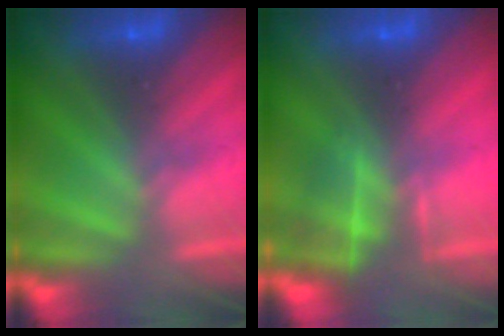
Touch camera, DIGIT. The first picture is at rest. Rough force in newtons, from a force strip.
{"total": 4.6}